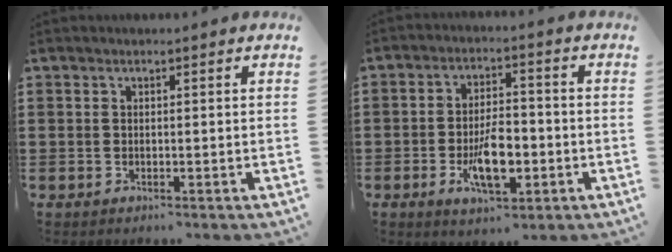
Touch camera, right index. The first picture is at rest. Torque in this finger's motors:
{"motor_torque": [1.59, 0.55, 0.65, 0.17]}